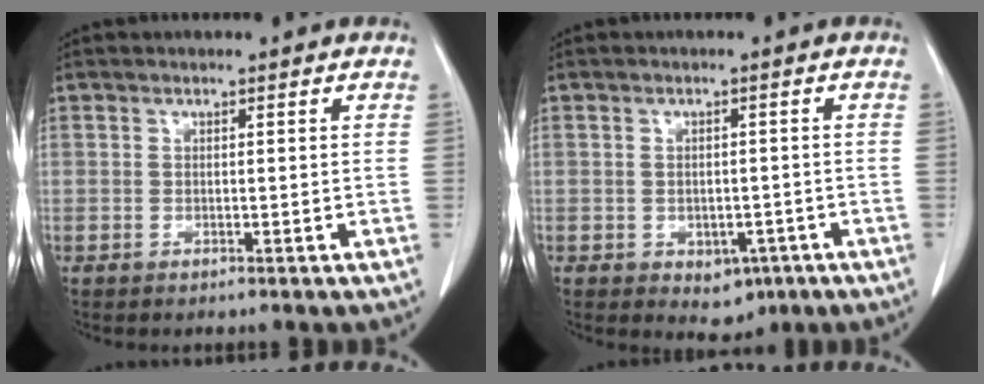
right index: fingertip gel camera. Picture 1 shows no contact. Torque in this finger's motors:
{"motor_torque": [0.52, -0.47, 0.02, -0.01]}